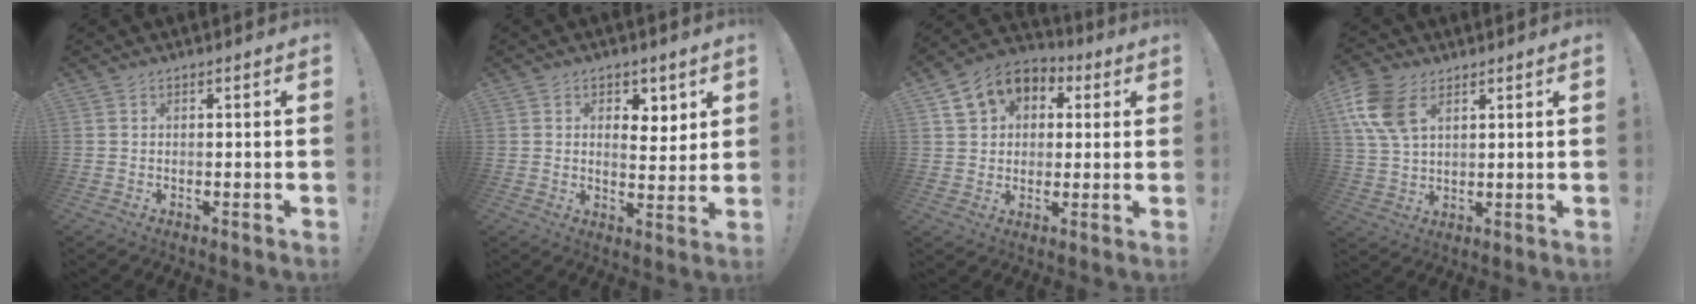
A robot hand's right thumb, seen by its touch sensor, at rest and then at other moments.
{"total": 5.6, "force": [3.4, 3.5, 2.7], "torque": [-0.020, -0.025, 0.056]}
{"total": 10.2, "force": [4.0, 8.5, 4.0], "torque": [-0.063, -0.013, 0.081]}
{"total": 11.9, "force": [5.2, 7.3, 7.9], "torque": [-0.163, -0.006, 0.101]}